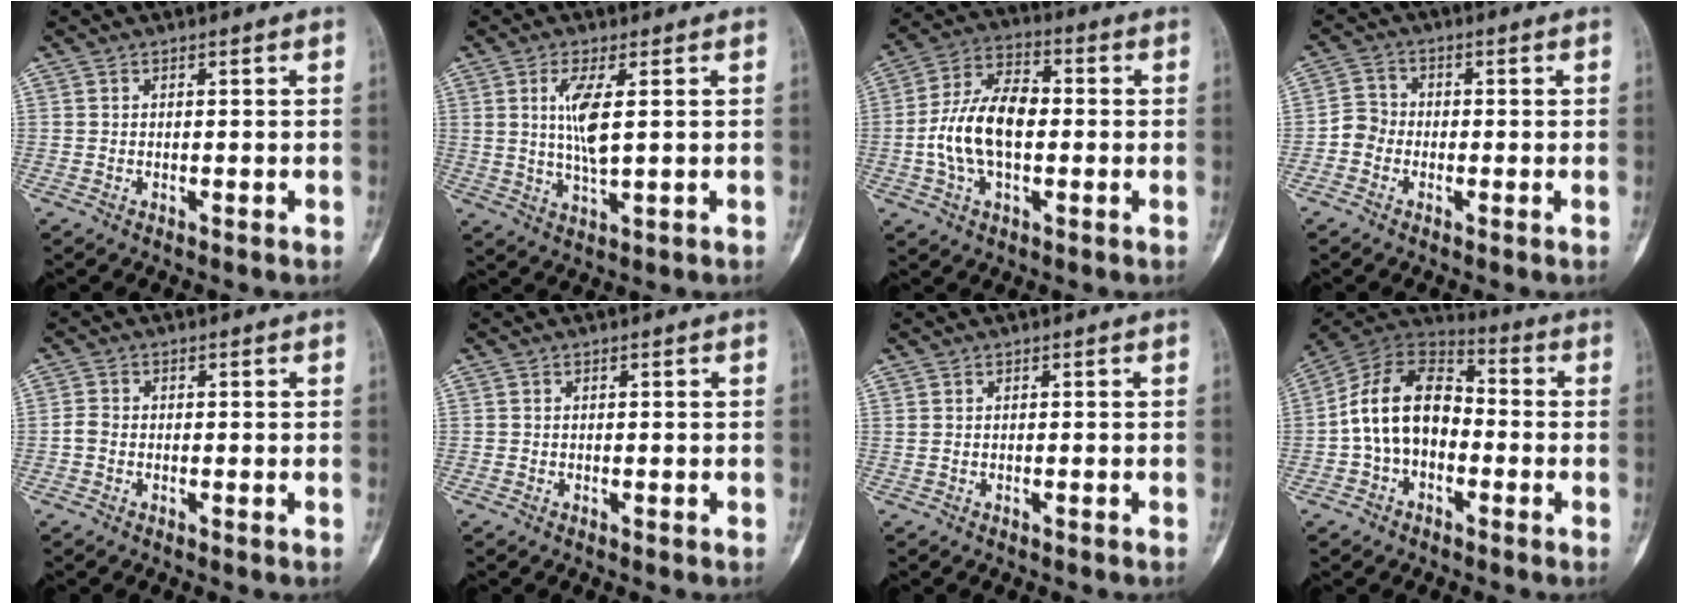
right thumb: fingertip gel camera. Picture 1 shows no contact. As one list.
[{"total": 6.7, "force": [1.4, 1.4, 6.4], "torque": [-0.139, -0.016, 0.033]}, {"total": 13.2, "force": [-0.9, 7.3, 11.0], "torque": [-0.212, 0.030, -0.019]}, {"total": 3.5, "force": [-1.3, 3.0, 1.2], "torque": [-0.008, 0.011, -0.039]}, {"total": 1.7, "force": [-0.5, 1.2, 1.1], "torque": [-0.022, 0.001, -0.017]}, {"total": 0.0}, {"total": 0.0}, {"total": 14.5, "force": [-1.9, 10.0, 10.2], "torque": [-0.167, 0.046, -0.045]}]